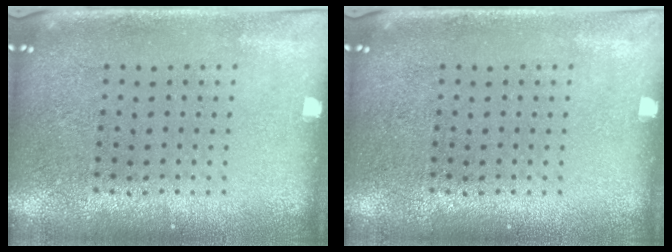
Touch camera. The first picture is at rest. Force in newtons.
{"total": 0.0}